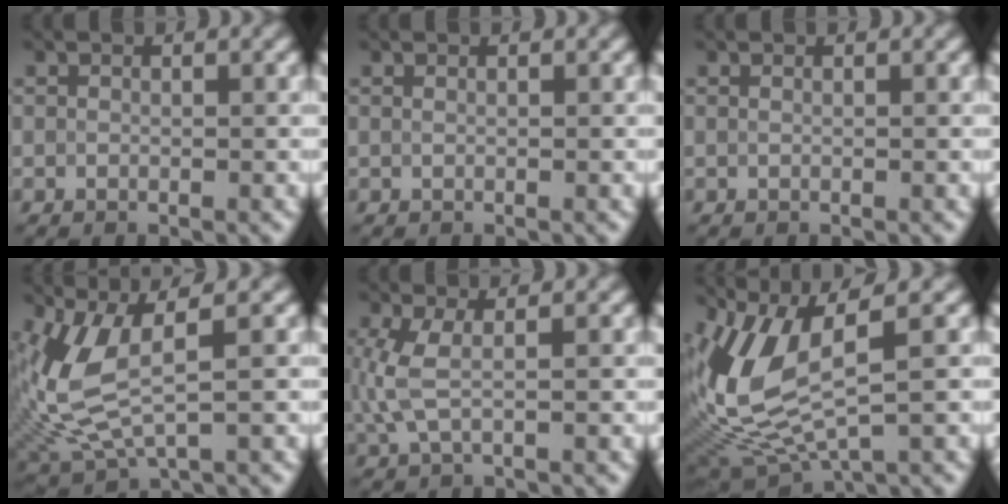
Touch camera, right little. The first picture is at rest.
{"total": 0.5, "force": [0.3, 0.3, 0.3], "torque": [-0.002, -0.003, 0.000]}
{"total": 0.0}
{"total": 6.4, "force": [0.7, 2.8, 5.7], "torque": [-0.150, -0.011, 0.022]}
{"total": 3.2, "force": [0.4, 1.3, 2.9], "torque": [-0.078, 0.000, 0.008]}
{"total": 7.8, "force": [1.9, 3.1, 6.9], "torque": [-0.161, -0.010, 0.046]}